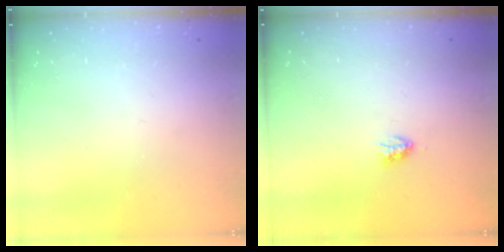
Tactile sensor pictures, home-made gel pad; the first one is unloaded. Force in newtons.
{"total": 2.9, "press": 2.9, "slide": 0.5}